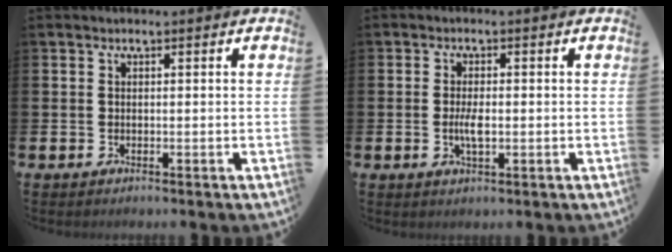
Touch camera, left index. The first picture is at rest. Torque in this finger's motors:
{"motor_torque": [0.24, 0.09, 0.08, 0.06]}